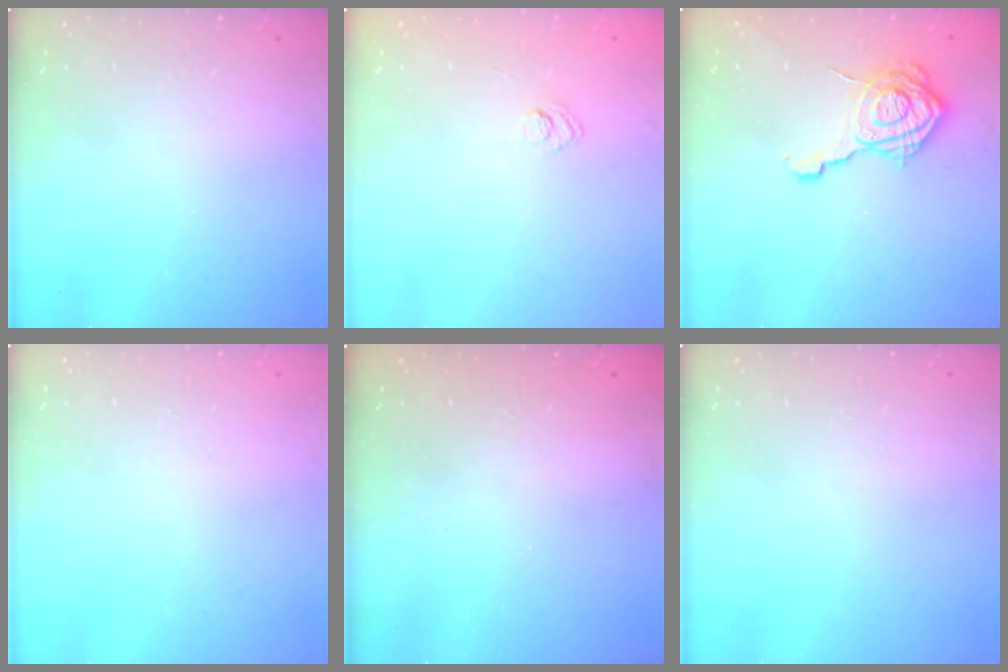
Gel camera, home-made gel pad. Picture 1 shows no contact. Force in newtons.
{"total": 3.3, "press": 3.1, "slide": 1.1}
{"total": 16.1, "press": 16.1, "slide": 0.5}
{"total": 0.0}
{"total": 2.3, "press": 2.2, "slide": 0.8}
{"total": 0.0}